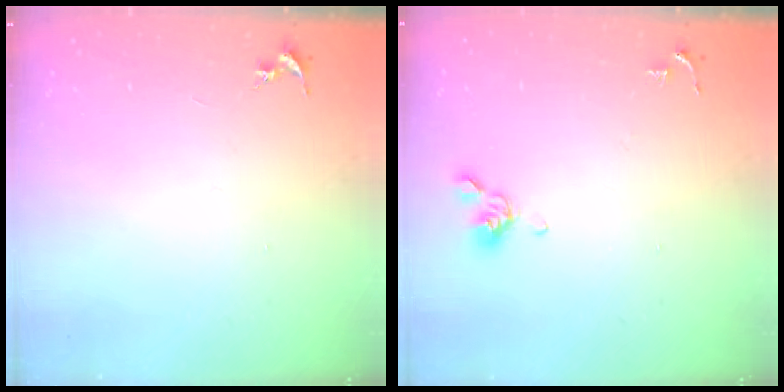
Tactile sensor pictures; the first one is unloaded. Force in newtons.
{"total": 5.2, "press": 5.1, "slide": 1.1}